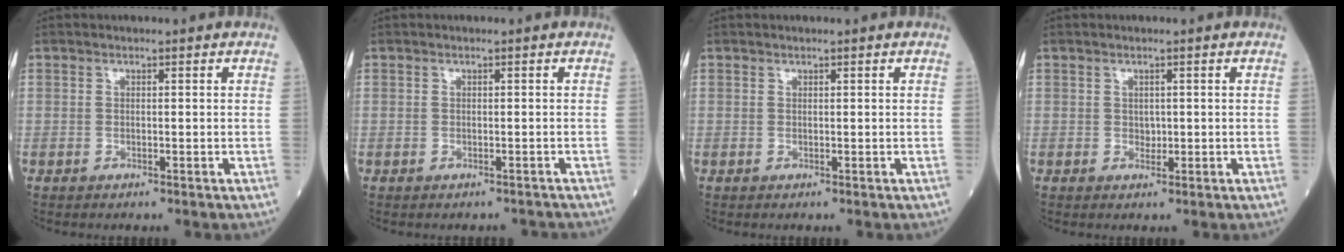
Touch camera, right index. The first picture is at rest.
{"total": 1.1, "force": [-1.0, 0.5, -0.1], "torque": [0.001, 0.000, -0.016]}
{"total": 0.0}
{"total": 0.8, "force": [0.2, 0.7, 0.5], "torque": [-0.007, 0.001, 0.006]}